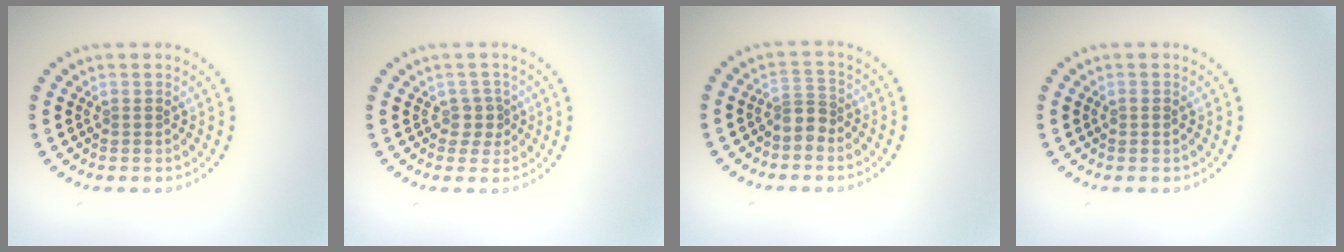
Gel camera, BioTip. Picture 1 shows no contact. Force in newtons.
{"total": 1.5, "press": 1.2, "slide": 0.8}
{"total": 1.9, "press": 1.4, "slide": 1.3}
{"total": 0.7, "press": 0.7, "slide": 0.2}